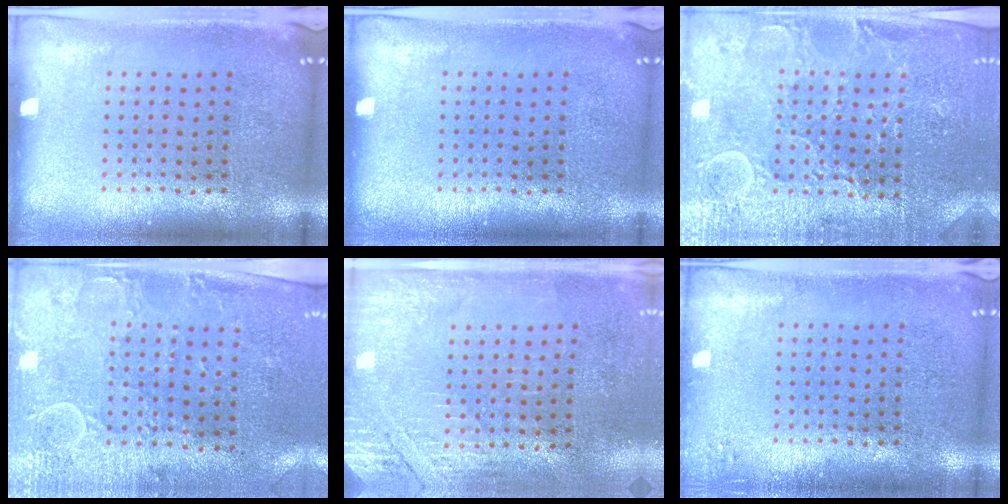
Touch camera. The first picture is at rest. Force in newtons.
{"total": 0.0}
{"total": 3.6, "press": 3.6, "slide": 0.7}
{"total": 2.9, "press": 2.4, "slide": 1.7}
{"total": 2.8, "press": 2.5, "slide": 1.4}
{"total": 1.0, "press": 1.0, "slide": 0.2}